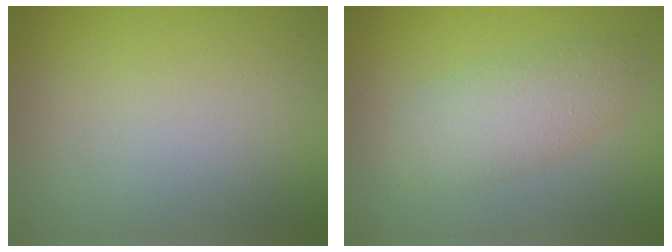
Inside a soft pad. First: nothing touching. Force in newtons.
{"total": 3.6, "press": 3.6, "slide": 0.0}